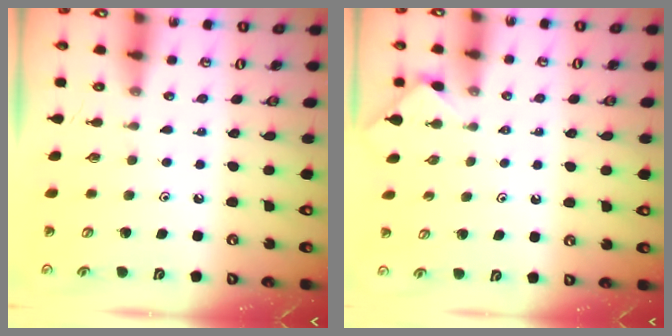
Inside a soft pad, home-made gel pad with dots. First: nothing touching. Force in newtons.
{"total": 3.0, "press": 2.9, "slide": 0.4}